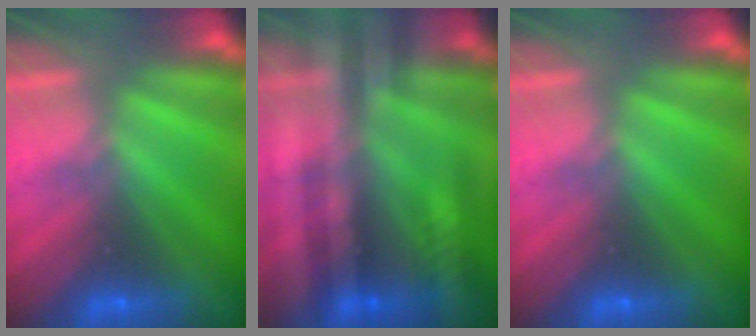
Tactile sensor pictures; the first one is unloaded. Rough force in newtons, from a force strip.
{"total": 2.6}
{"total": 0.0}